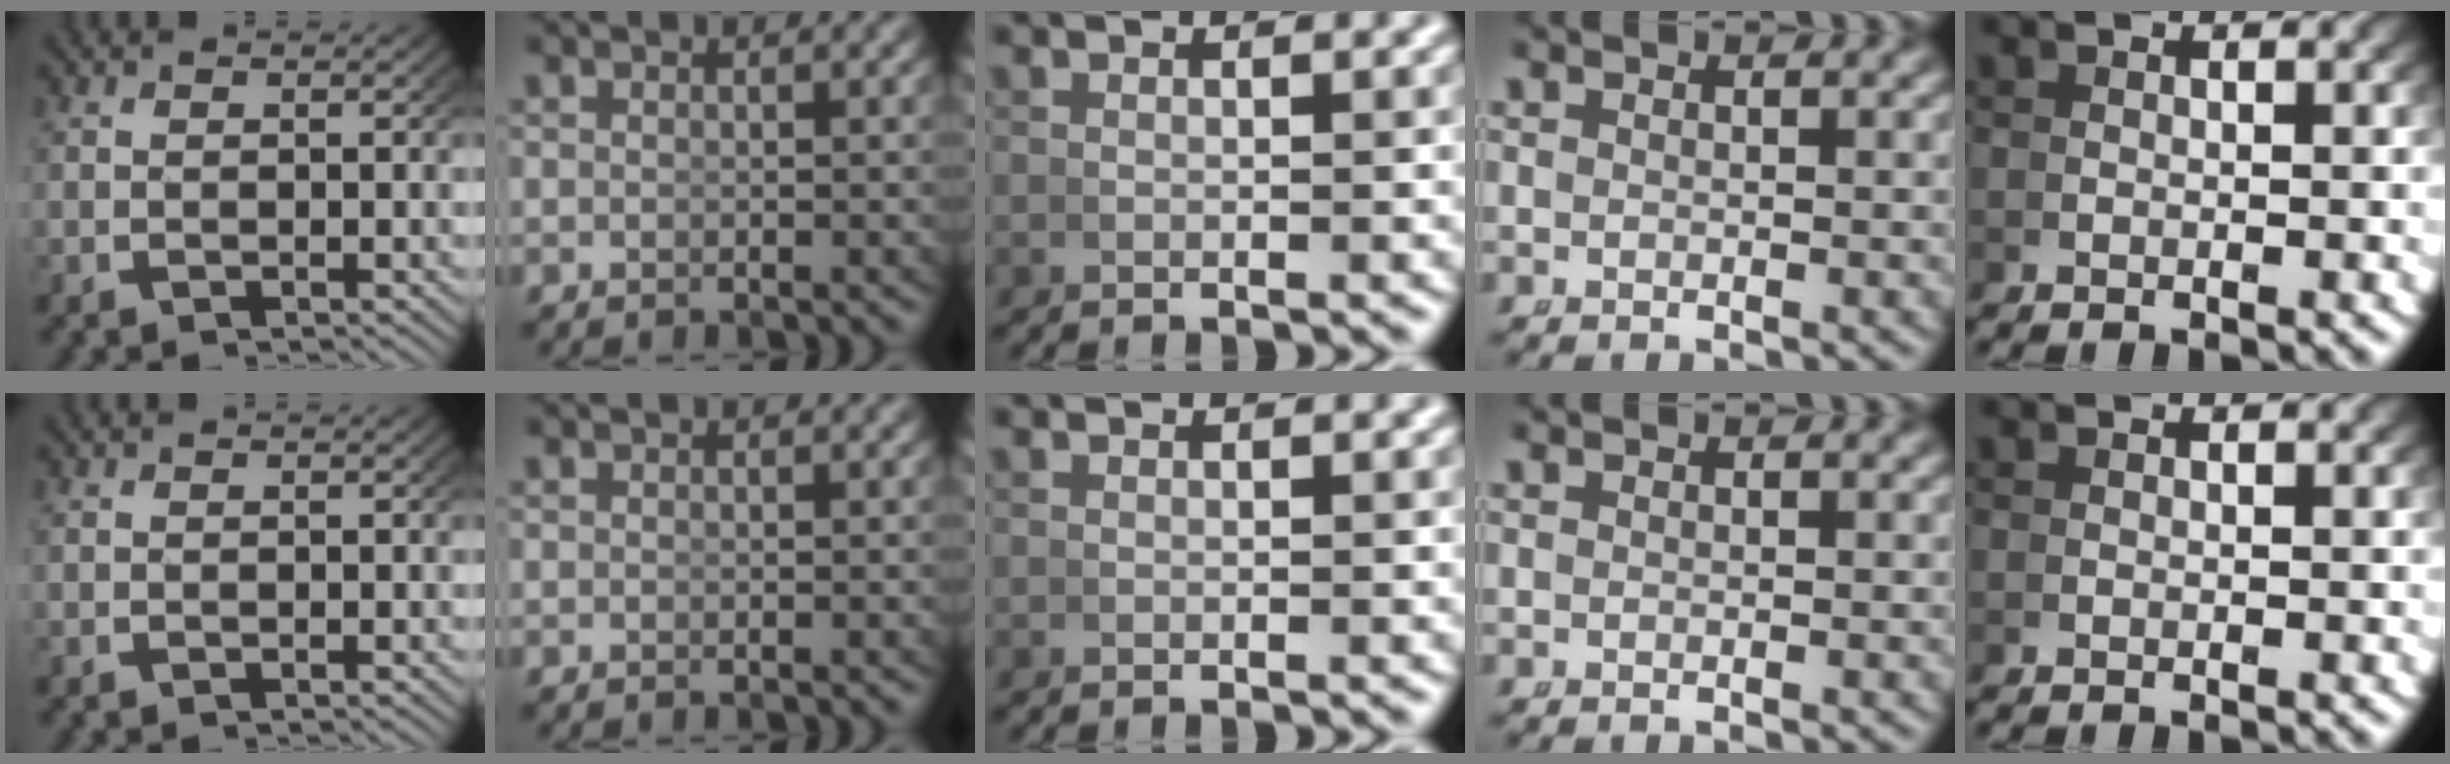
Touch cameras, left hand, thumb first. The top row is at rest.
{}